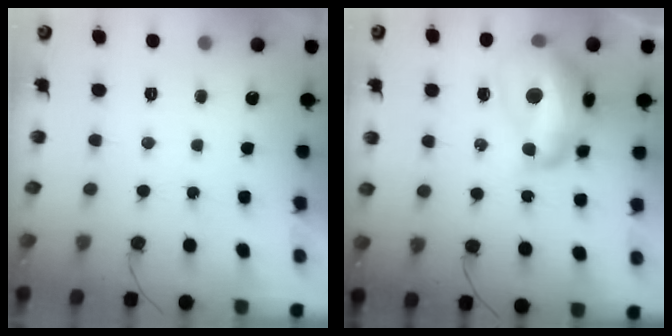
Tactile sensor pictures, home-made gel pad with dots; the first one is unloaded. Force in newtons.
{"total": 16.0, "press": 16.0, "slide": 1.2}